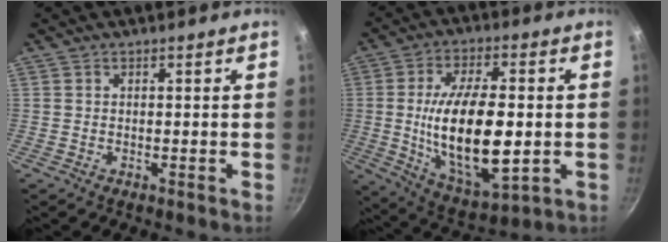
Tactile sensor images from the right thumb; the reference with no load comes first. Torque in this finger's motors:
{"motor_torque": [0.21, 2.17, 2.20, -0.28, 0.31]}